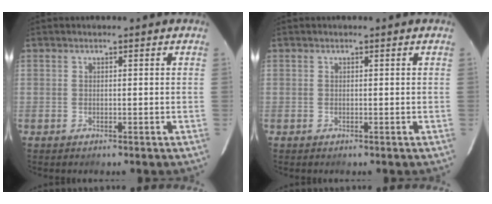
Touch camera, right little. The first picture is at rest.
{"total": 0.0}